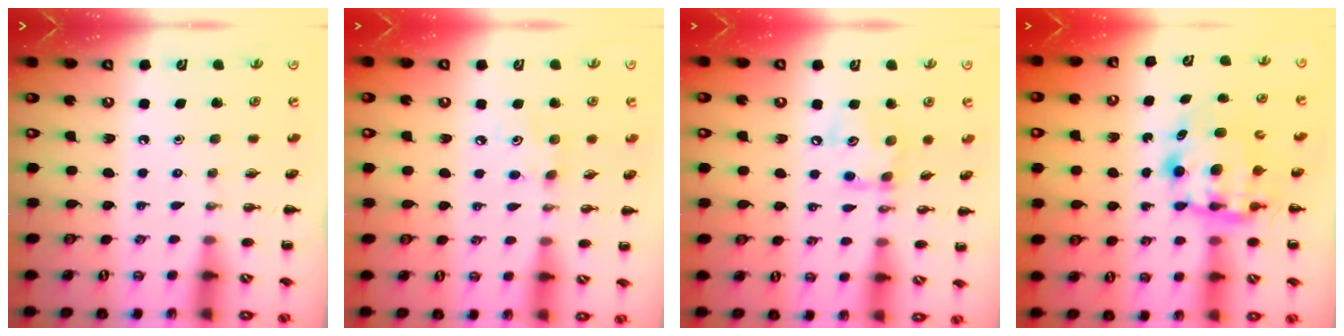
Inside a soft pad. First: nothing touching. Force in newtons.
{"total": 4.9, "press": 4.8, "slide": 1.1}
{"total": 10.4, "press": 10.4, "slide": 0.6}
{"total": 6.8, "press": 6.8, "slide": 1.0}